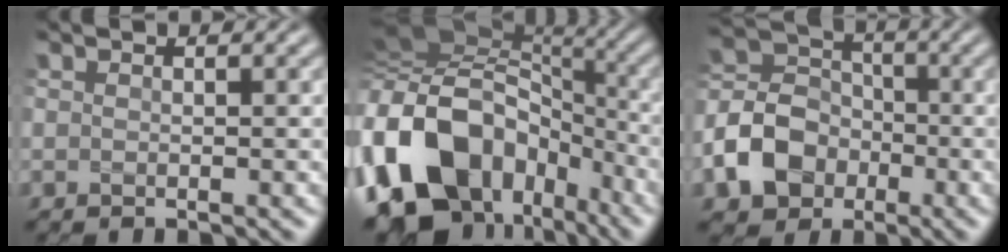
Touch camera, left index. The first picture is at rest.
{"total": 17.4, "force": [-6.3, 13.2, 9.4], "torque": [-0.213, 0.008, -0.118]}
{"total": 6.6, "force": [-2.7, 5.1, 3.2], "torque": [-0.070, 0.006, -0.064]}